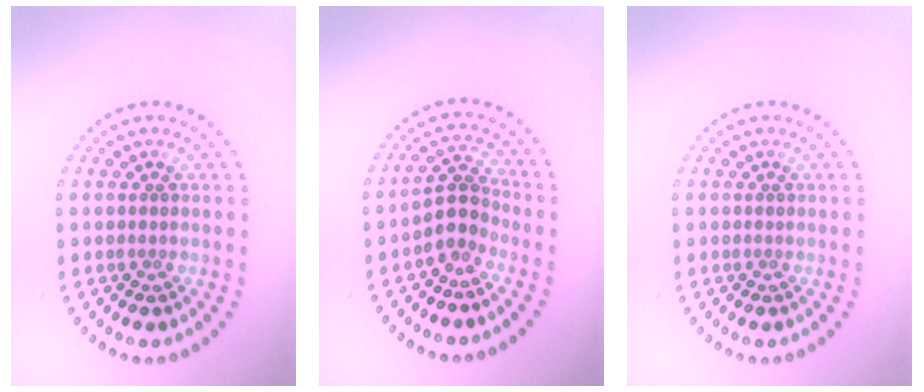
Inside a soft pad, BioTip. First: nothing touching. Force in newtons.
{"total": 2.6, "press": 2.2, "slide": 1.4}
{"total": 0.0}